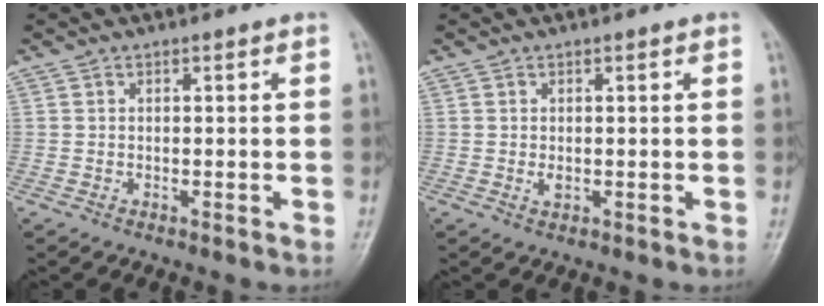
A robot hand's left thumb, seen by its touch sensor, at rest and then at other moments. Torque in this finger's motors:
{"motor_torque": [-0.17, 0.39, 0.34, -0.07, 0.00]}